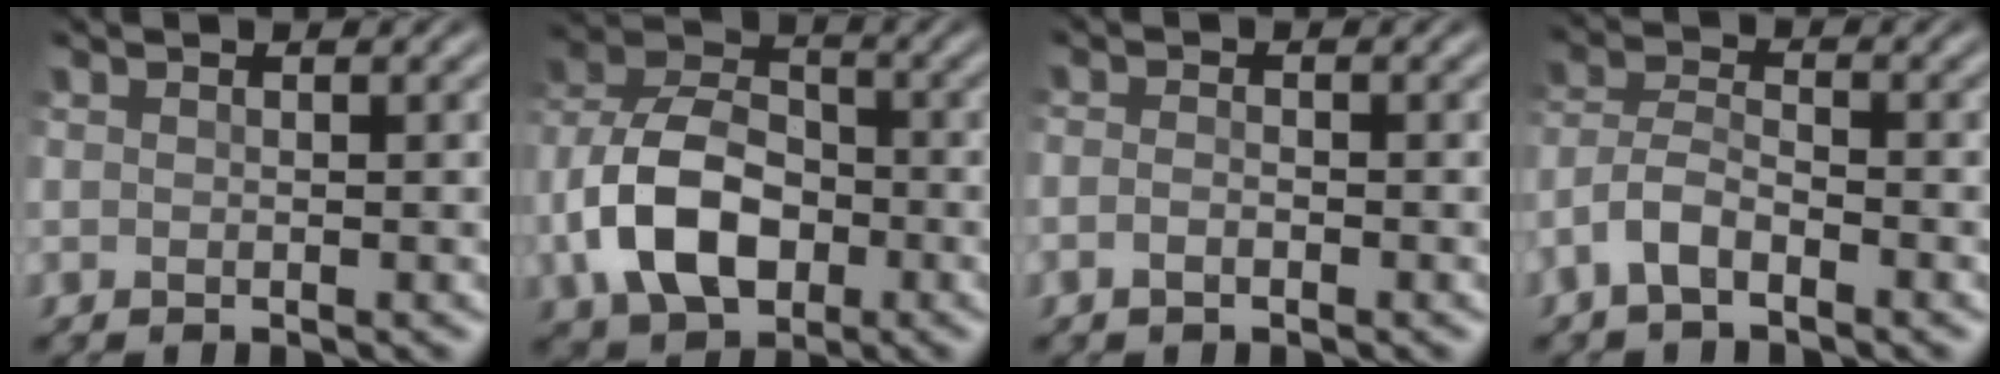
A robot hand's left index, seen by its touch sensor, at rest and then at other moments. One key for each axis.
{"total": 9.1, "fx": -2.6, "fy": 6.1, "fz": 6.2, "tx": -0.127, "ty": 0.008, "tz": -0.060}
{"total": 1.1, "fx": -0.6, "fy": 0.5, "fz": 0.8, "tx": -0.019, "ty": 0.000, "tz": -0.014}
{"total": 3.3, "fx": -2.1, "fy": 1.4, "fz": 2.2, "tx": -0.047, "ty": 0.008, "tz": -0.052}